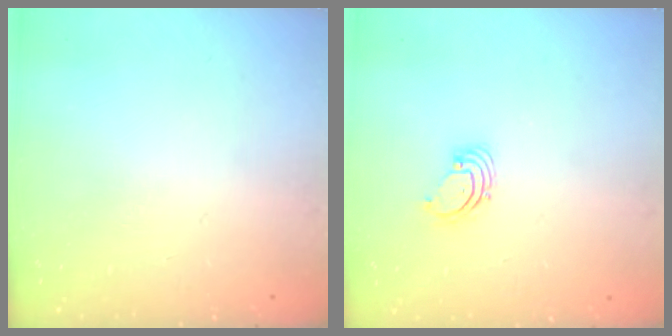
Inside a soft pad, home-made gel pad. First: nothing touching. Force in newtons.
{"total": 1.5, "press": 1.5, "slide": 0.1}